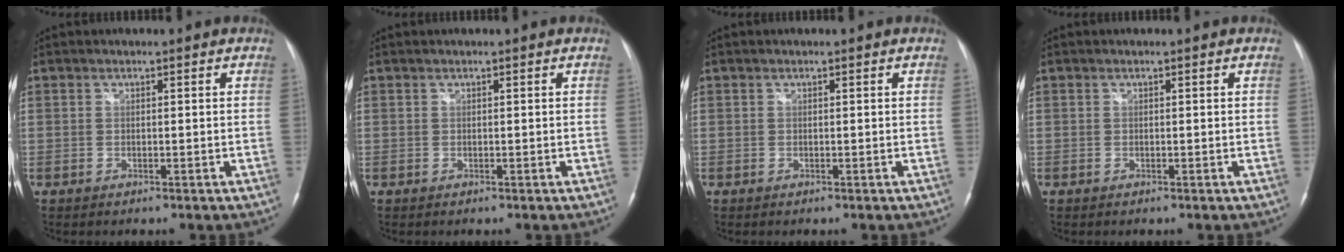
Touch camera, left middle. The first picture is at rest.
{"total": 0.0}
{"total": 0.0}
{"total": 0.0}